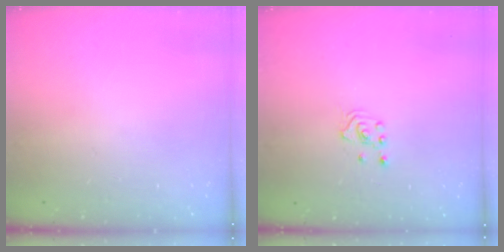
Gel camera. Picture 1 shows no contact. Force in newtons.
{"total": 2.0, "press": 2.0, "slide": 0.3}